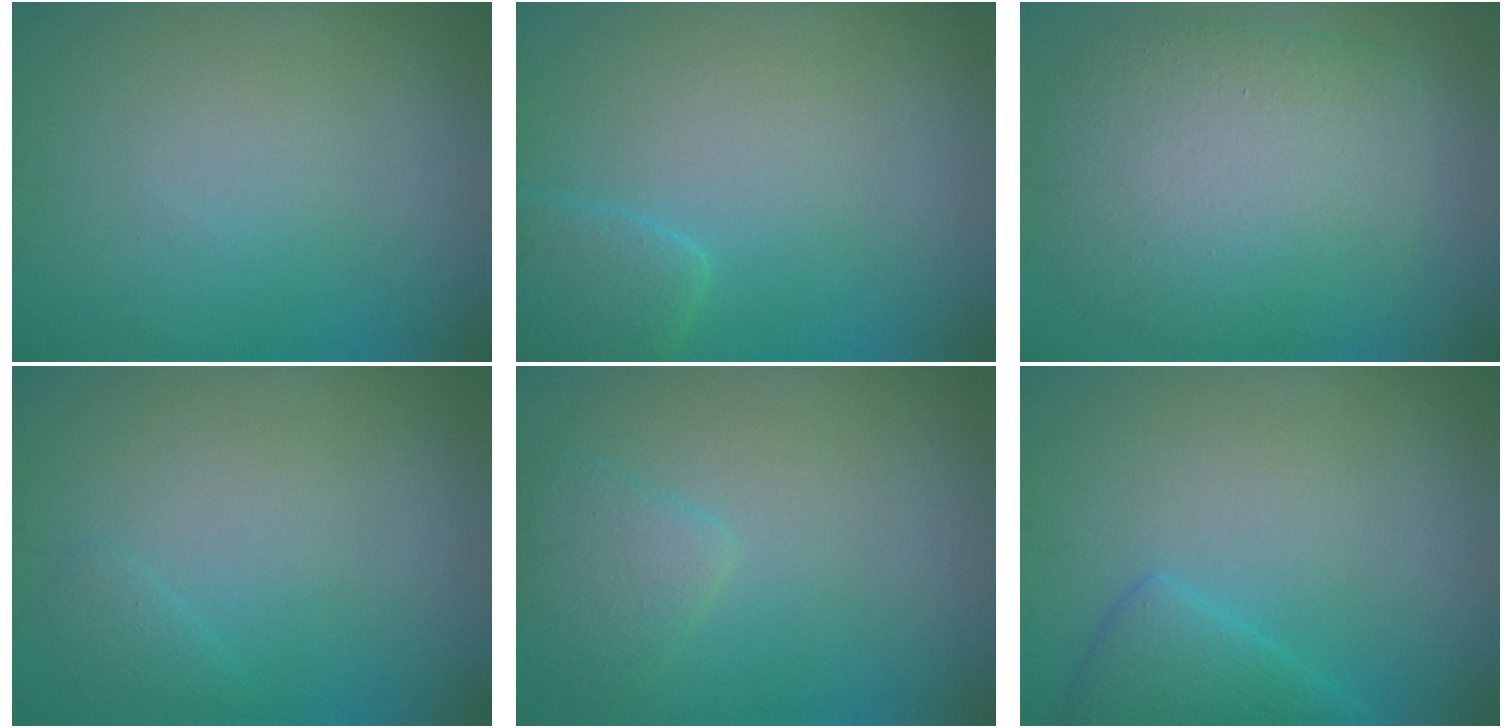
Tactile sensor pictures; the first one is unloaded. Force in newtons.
{"total": 2.5, "press": 2.5, "slide": 0.3}
{"total": 8.2, "press": 8.2, "slide": 0.3}
{"total": 0.9, "press": 0.9, "slide": 0.1}
{"total": 2.5, "press": 2.5, "slide": 0.2}
{"total": 2.9, "press": 2.9, "slide": 0.2}